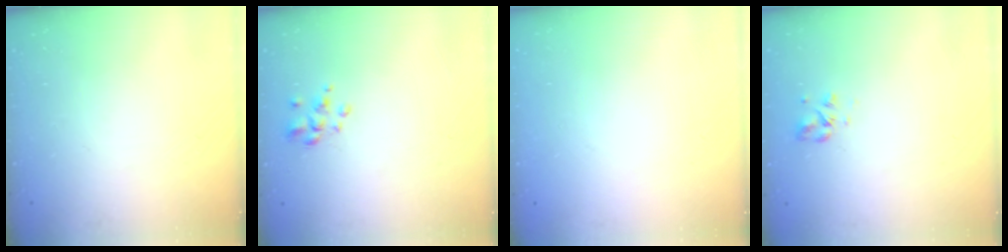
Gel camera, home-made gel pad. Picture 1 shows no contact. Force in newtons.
{"total": 2.7, "press": 2.5, "slide": 0.9}
{"total": 1.8, "press": 1.8, "slide": 0.2}
{"total": 2.6, "press": 2.4, "slide": 1.0}